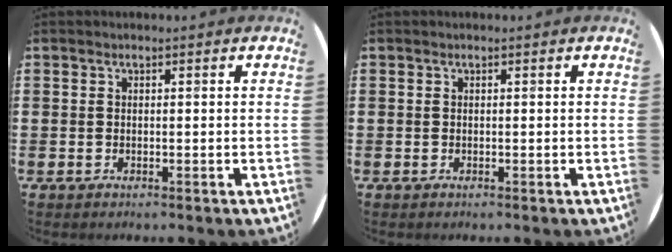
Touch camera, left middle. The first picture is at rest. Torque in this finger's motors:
{"motor_torque": [0.00, 0.00, 0.00, 0.00]}